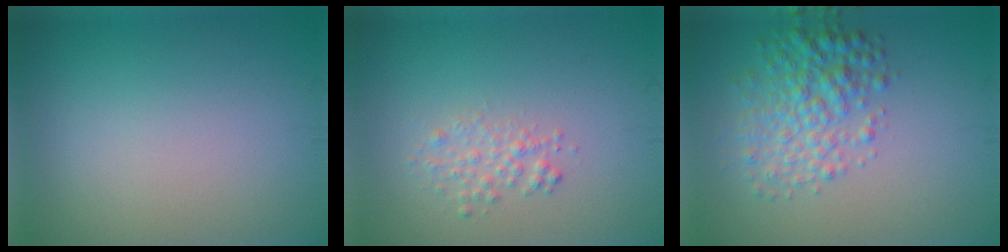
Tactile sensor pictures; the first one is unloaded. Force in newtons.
{"total": 1.6, "press": 1.6, "slide": 0.1}
{"total": 4.2, "press": 4.2, "slide": 0.1}